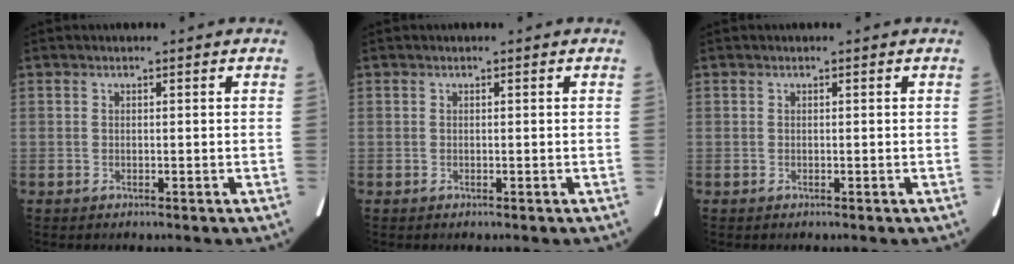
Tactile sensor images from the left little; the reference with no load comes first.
{"total": 0.0}
{"total": 0.0}